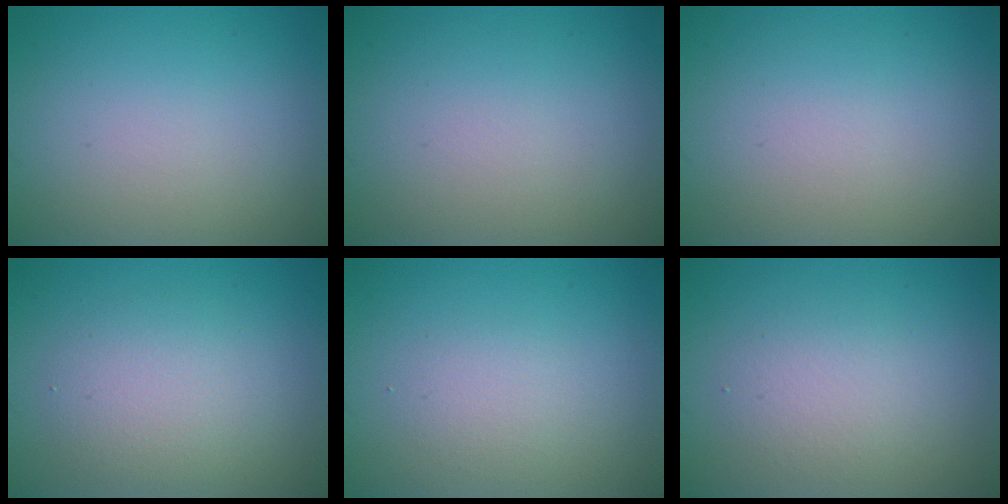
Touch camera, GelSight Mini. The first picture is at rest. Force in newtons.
{"total": 0.0}
{"total": 0.0}
{"total": 3.4, "press": 3.4, "slide": 0.2}
{"total": 1.7, "press": 1.6, "slide": 0.1}
{"total": 2.4, "press": 2.4, "slide": 0.1}